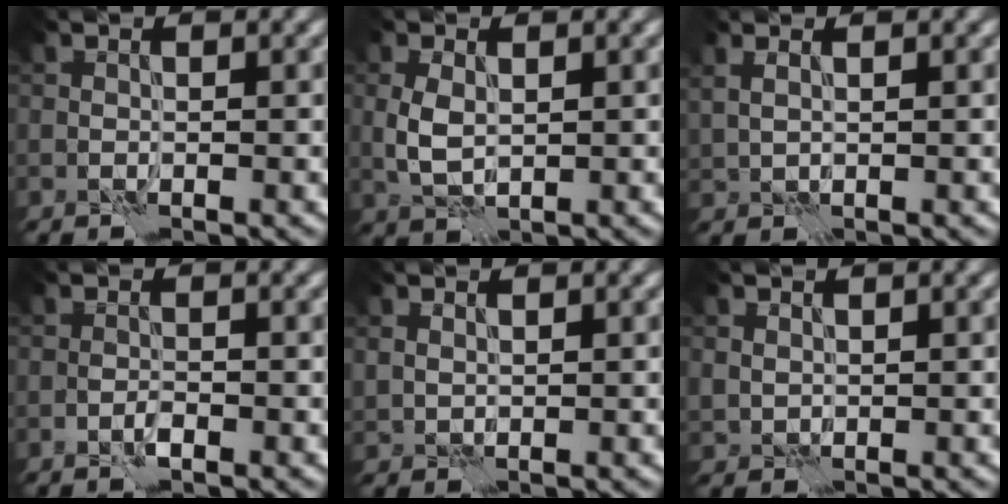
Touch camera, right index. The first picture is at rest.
{"total": 2.5, "force": [0.5, 1.6, 1.8], "torque": [-0.046, -0.002, 0.012]}
{"total": 1.4, "force": [1.2, 0.5, 0.6], "torque": [-0.010, -0.002, 0.016]}
{"total": 0.8, "force": [-0.5, 0.3, 0.6], "torque": [-0.013, 0.000, -0.011]}
{"total": 1.0, "force": [0.8, 0.5, 0.1], "torque": [-0.004, -0.002, 0.019]}
{"total": 1.1, "force": [0.7, 0.8, 0.0], "torque": [-0.002, -0.004, 0.016]}